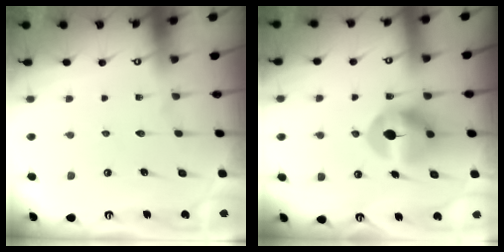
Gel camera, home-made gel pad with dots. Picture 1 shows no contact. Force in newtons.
{"total": 8.2, "press": 8.1, "slide": 1.3}